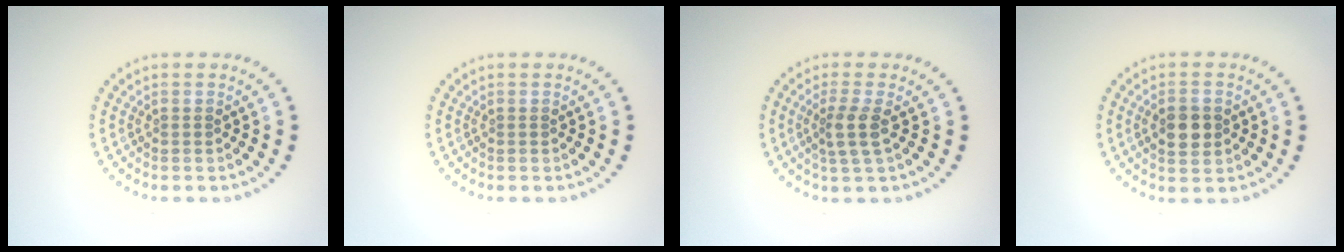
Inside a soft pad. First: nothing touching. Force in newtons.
{"total": 0.0}
{"total": 2.3, "press": 1.7, "slide": 1.5}
{"total": 3.3, "press": 3.3, "slide": 0.1}